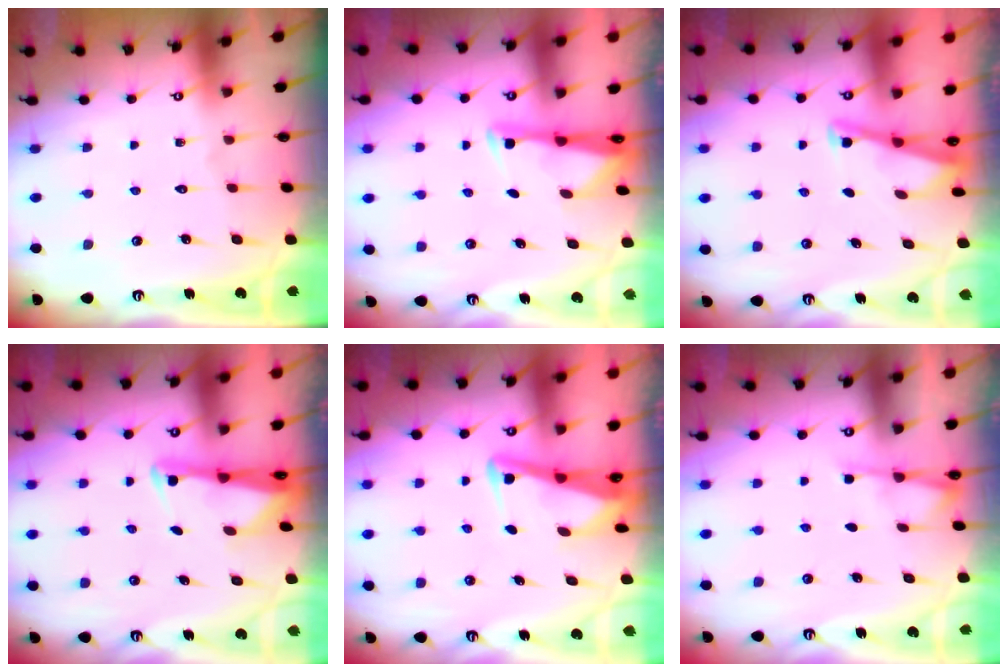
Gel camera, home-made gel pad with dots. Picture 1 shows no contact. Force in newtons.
{"total": 2.9, "press": 2.9, "slide": 0.4}
{"total": 2.8, "press": 2.8, "slide": 0.3}
{"total": 2.5, "press": 2.4, "slide": 0.5}
{"total": 3.5, "press": 3.4, "slide": 0.8}
{"total": 2.4, "press": 2.4, "slide": 0.5}